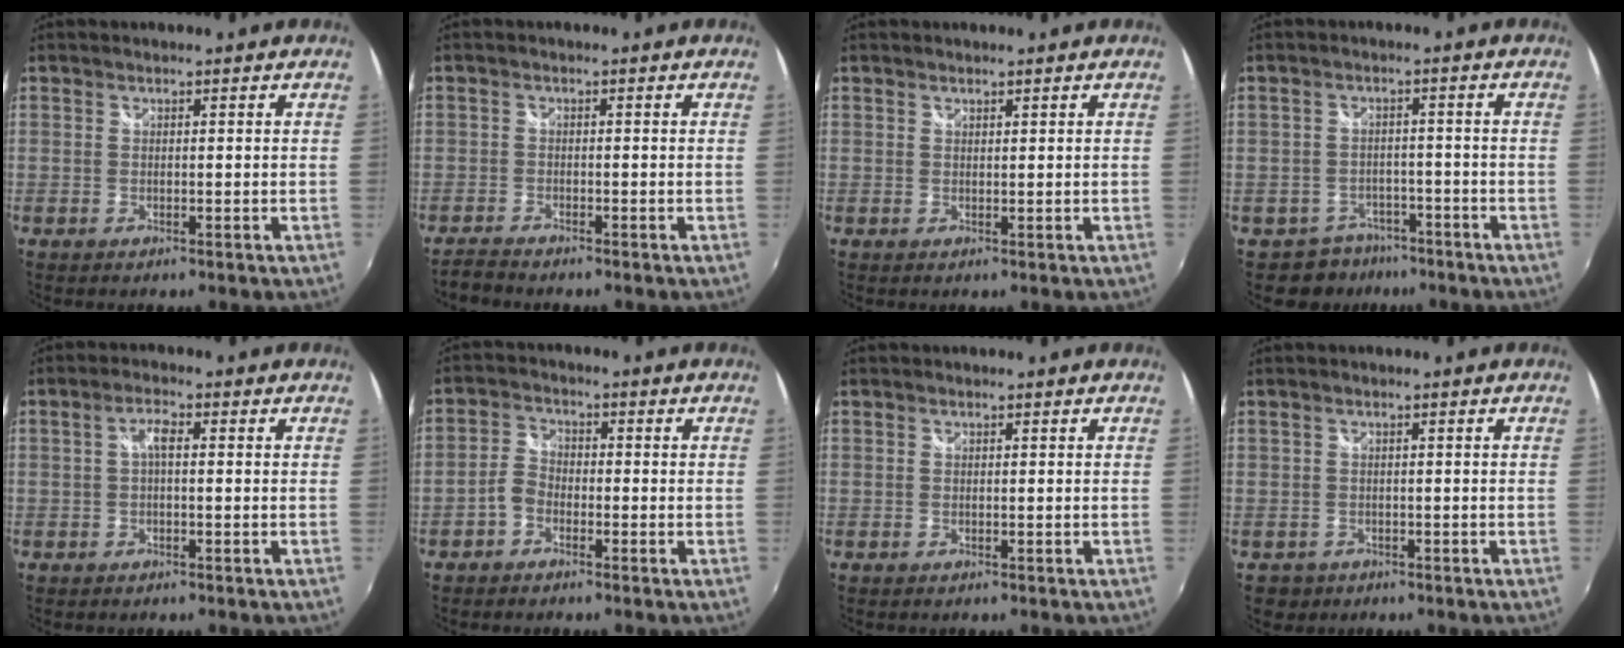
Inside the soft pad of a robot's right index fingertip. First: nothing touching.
{"total": 2.5, "force": [-2.4, 0.5, 0.4], "torque": [-0.019, -0.010, -0.051]}
{"total": 0.5, "force": [0.5, 0.1, 0.1], "torque": [0.000, 0.001, 0.010]}
{"total": 6.0, "force": [-4.3, 4.2, 0.2], "torque": [-0.016, 0.019, -0.063]}
{"total": 2.5, "force": [0.0, 0.8, 2.4], "torque": [-0.047, 0.009, -0.001]}
{"total": 3.3, "force": [-1.9, 2.2, 1.6], "torque": [-0.033, 0.012, -0.037]}
{"total": 0.0}
{"total": 2.7, "force": [-1.1, 2.5, 0.4], "torque": [-0.016, -0.002, -0.012]}